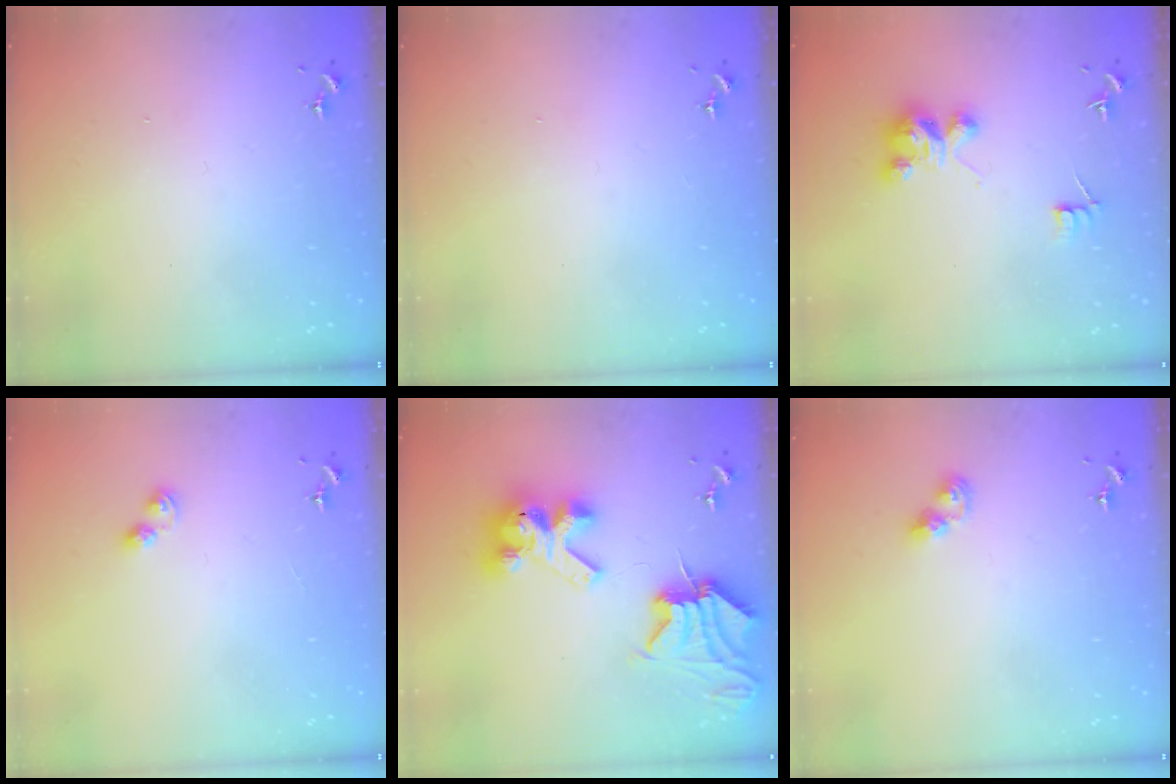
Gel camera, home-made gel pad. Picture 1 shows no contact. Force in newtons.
{"total": 0.0}
{"total": 6.3, "press": 6.3, "slide": 0.3}
{"total": 3.2, "press": 3.2, "slide": 0.4}
{"total": 13.8, "press": 13.7, "slide": 1.7}
{"total": 6.0, "press": 6.0, "slide": 0.4}